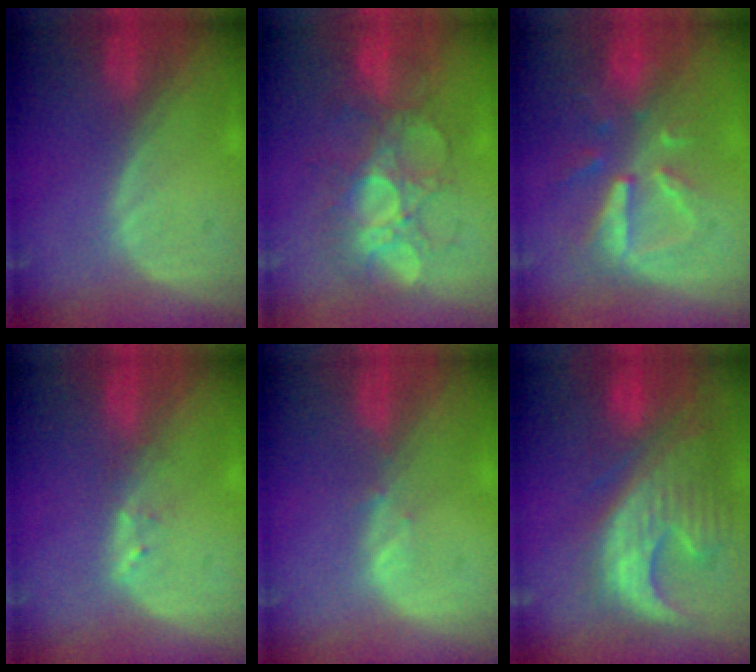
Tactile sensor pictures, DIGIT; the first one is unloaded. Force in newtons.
{"total": 8.7, "press": 8.6, "slide": 1.6}
{"total": 8.1, "press": 7.3, "slide": 3.5}
{"total": 1.2, "press": 1.1, "slide": 0.2}
{"total": 0.8, "press": 0.8, "slide": 0.3}
{"total": 13.0, "press": 11.2, "slide": 6.6}